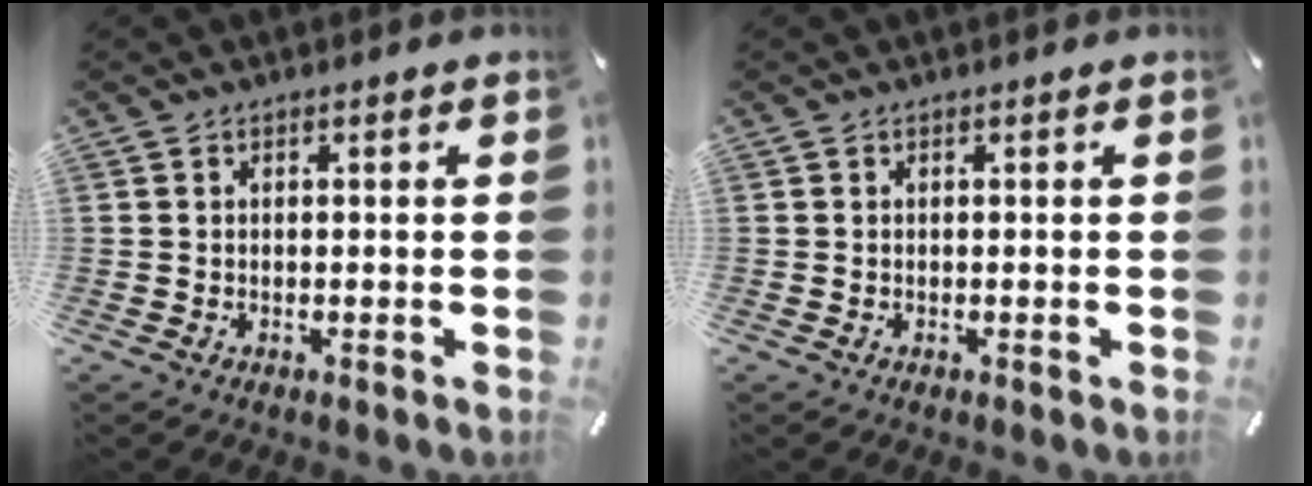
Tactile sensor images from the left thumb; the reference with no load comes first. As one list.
[{"total": 0.0}]